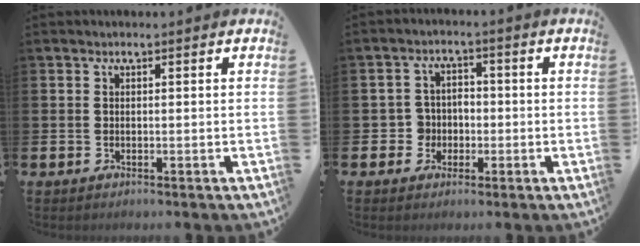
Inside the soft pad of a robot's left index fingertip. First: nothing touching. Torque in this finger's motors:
{"motor_torque": [0.10, 0.01, -0.01, -0.01]}